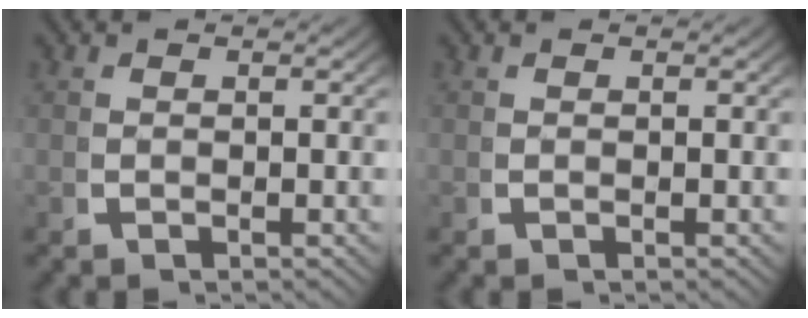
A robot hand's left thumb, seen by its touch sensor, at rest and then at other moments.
{"total": 0.0}